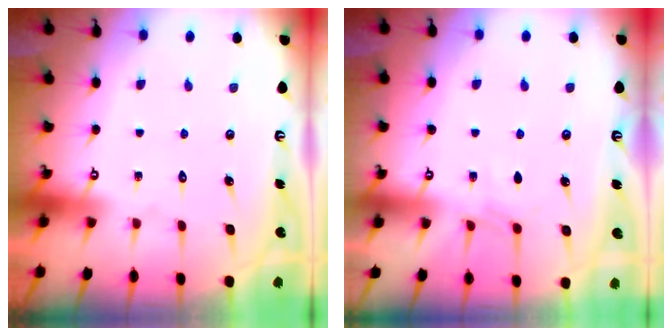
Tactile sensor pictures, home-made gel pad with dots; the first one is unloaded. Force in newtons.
{"total": 3.7, "press": 3.6, "slide": 0.6}